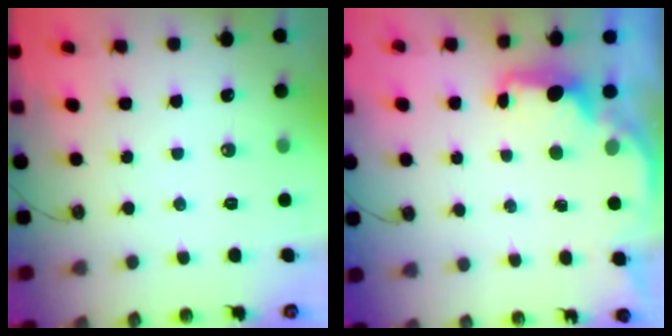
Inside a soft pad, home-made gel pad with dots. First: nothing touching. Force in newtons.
{"total": 2.3, "press": 2.1, "slide": 0.8}